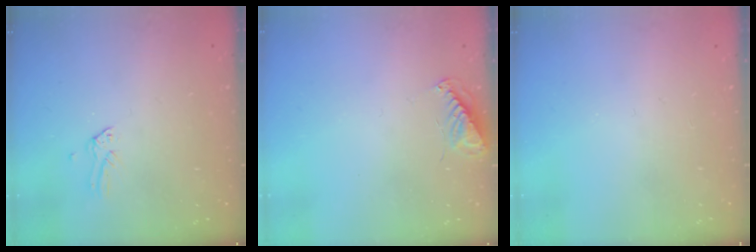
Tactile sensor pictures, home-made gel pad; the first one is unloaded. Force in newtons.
{"total": 7.6, "press": 7.6, "slide": 0.6}
{"total": 0.0}